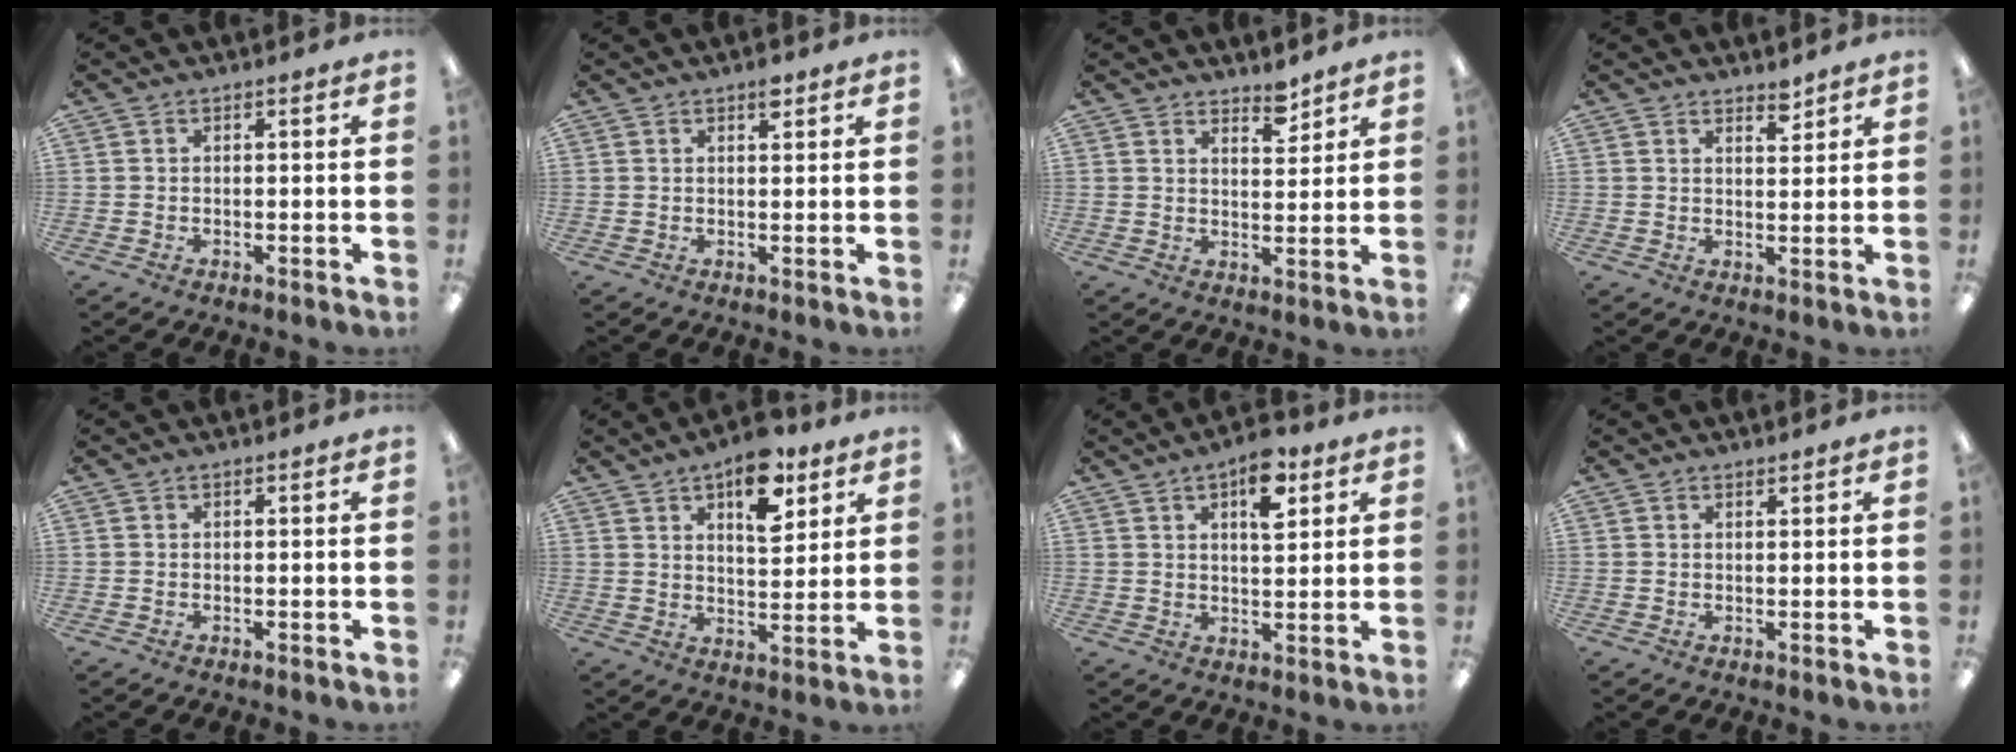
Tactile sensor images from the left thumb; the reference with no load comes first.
{"total": 2.4, "force": [1.7, 0.9, 1.4], "torque": [-0.008, -0.008, 0.024]}
{"total": 4.5, "force": [4.1, 1.4, 1.3], "torque": [-0.002, -0.032, 0.069]}
{"total": 3.4, "force": [3.0, 1.1, 1.1], "torque": [-0.002, -0.021, 0.050]}
{"total": 0.0}
{"total": 12.2, "force": [7.4, 5.7, 7.8], "torque": [-0.104, -0.034, 0.124]}
{"total": 9.3, "force": [4.9, 4.1, 6.8], "torque": [-0.092, -0.018, 0.078]}
{"total": 0.9, "force": [0.9, 0.1, 0.0], "torque": [-0.001, -0.001, 0.017]}